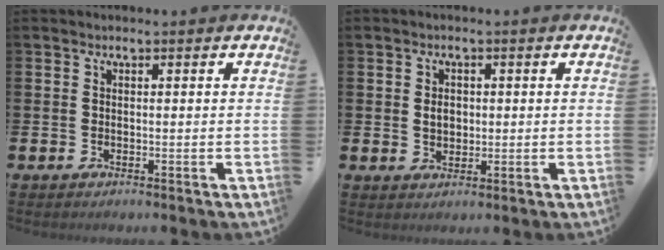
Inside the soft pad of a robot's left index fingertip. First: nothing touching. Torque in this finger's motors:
{"motor_torque": [0.18, 0.00, 0.04, 0.02]}